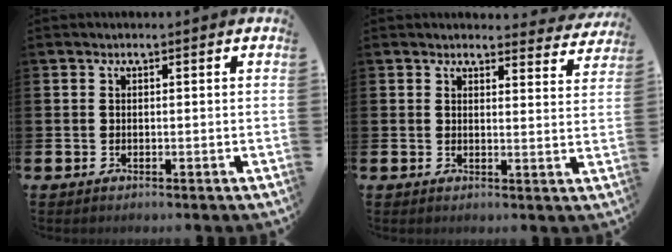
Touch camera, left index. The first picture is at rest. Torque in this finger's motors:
{"motor_torque": [1.07, -1.06, 0.16, 0.07]}